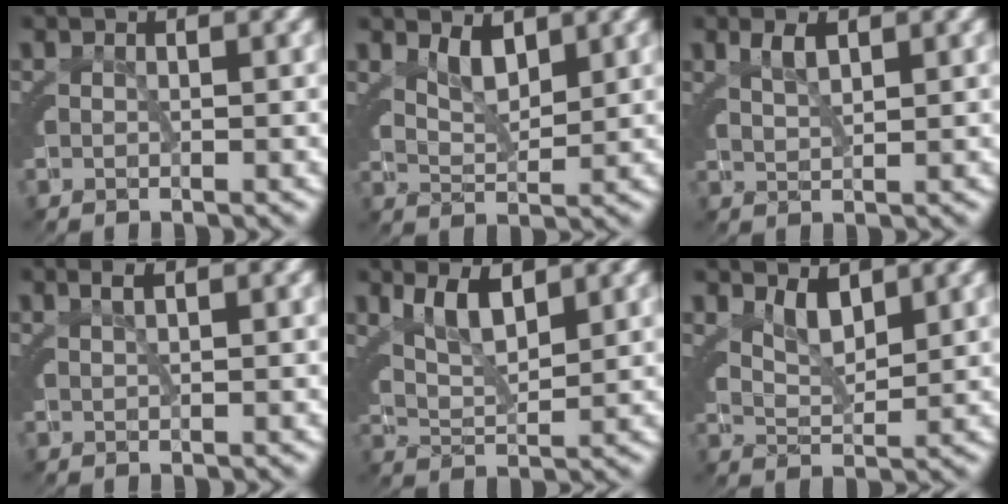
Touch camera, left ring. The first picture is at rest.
{"total": 2.8, "force": [1.9, 1.0, 1.8], "torque": [-0.032, -0.007, 0.036]}
{"total": 1.8, "force": [1.3, -0.2, 1.2], "torque": [-0.023, -0.003, 0.034]}
{"total": 1.1, "force": [0.7, -0.2, 0.7], "torque": [-0.011, 0.005, 0.016]}
{"total": 4.5, "force": [2.4, 2.2, 3.2], "torque": [-0.069, 0.002, 0.040]}
{"total": 2.8, "force": [2.0, 1.0, 1.8], "torque": [-0.034, -0.007, 0.036]}